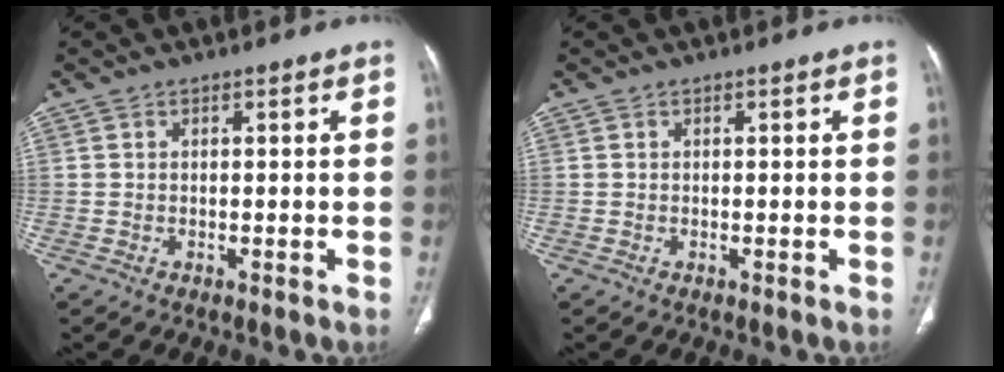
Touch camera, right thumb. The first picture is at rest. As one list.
[{"total": 0.0}]